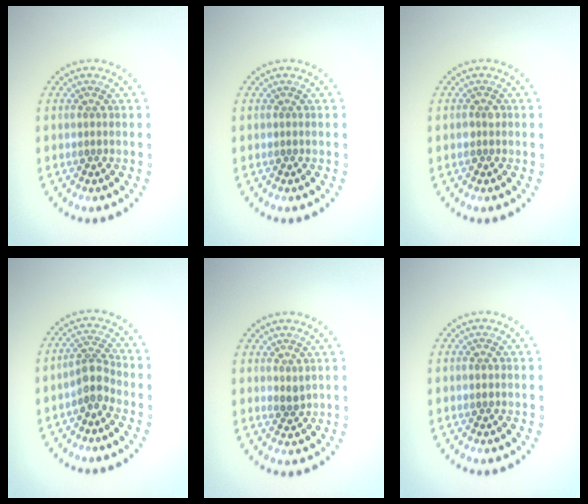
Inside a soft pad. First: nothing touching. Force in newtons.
{"total": 0.0}
{"total": 1.2, "press": 1.0, "slide": 0.5}
{"total": 2.4, "press": 1.8, "slide": 1.5}
{"total": 1.0, "press": 0.8, "slide": 0.5}
{"total": 0.8, "press": 0.8, "slide": 0.2}